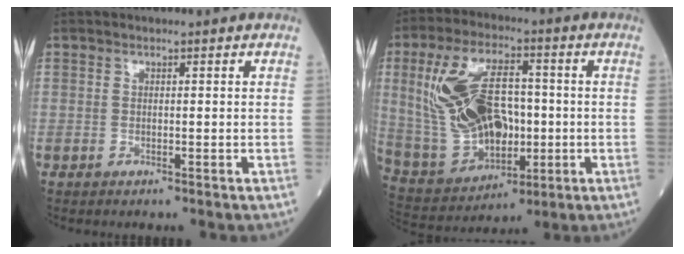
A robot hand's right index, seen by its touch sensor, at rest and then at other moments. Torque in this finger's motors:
{"motor_torque": [1.33, 0.81, 0.43, 0.21]}